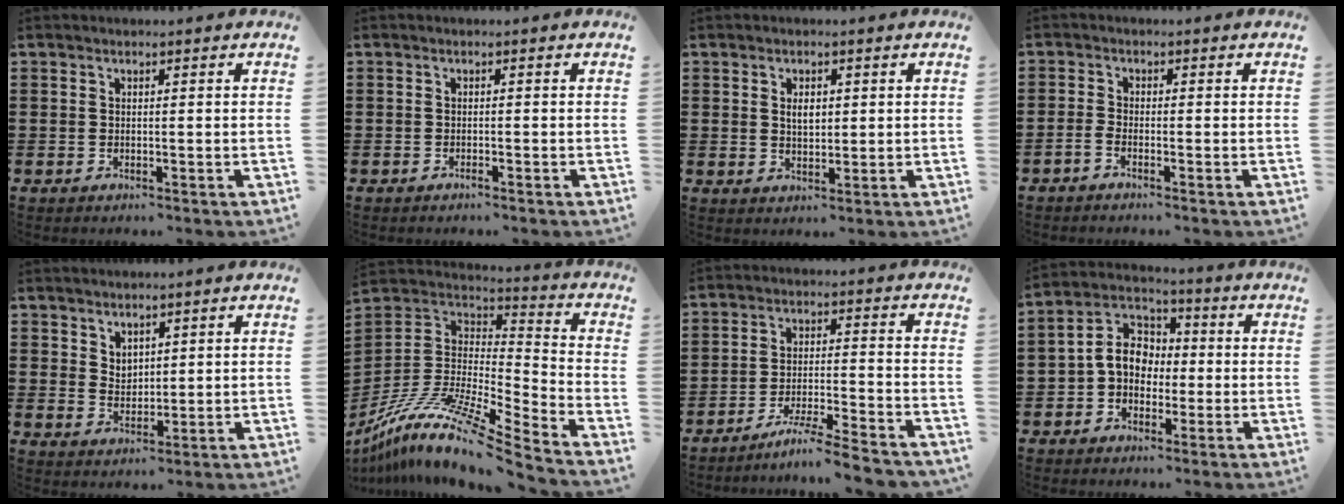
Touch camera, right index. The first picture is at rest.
{"total": 0.6, "force": [-0.5, 0.0, 0.3], "torque": [-0.008, -0.005, -0.009]}
{"total": 2.6, "force": [0.7, 1.4, 2.1], "torque": [-0.036, 0.001, 0.011]}
{"total": 1.2, "force": [-1.0, 0.2, 0.6], "torque": [-0.013, -0.001, -0.018]}
{"total": 2.9, "force": [2.4, 1.6, 0.3], "torque": [-0.011, 0.003, 0.046]}
{"total": 12.4, "force": [-9.3, 1.2, 8.1], "torque": [-0.173, -0.005, -0.183]}
{"total": 6.3, "force": [-5.7, -0.7, 2.7], "torque": [-0.058, -0.015, -0.112]}
{"total": 7.4, "force": [-0.5, 5.9, 4.5], "torque": [-0.111, 0.014, -0.014]}